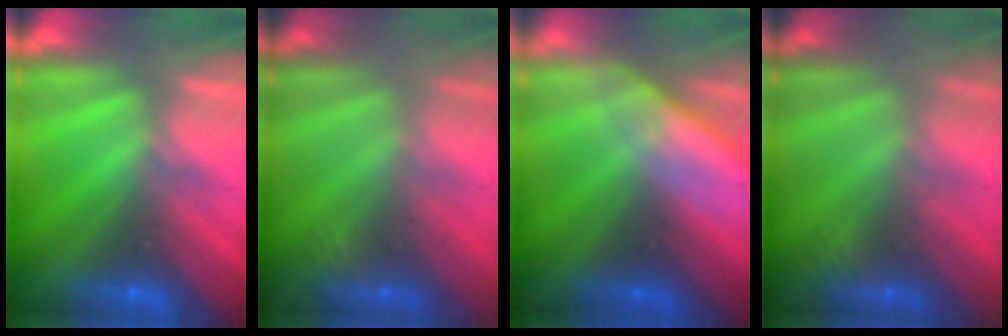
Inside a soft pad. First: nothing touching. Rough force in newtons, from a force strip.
{"total": 2.6}
{"total": 2.9}
{"total": 2.6}